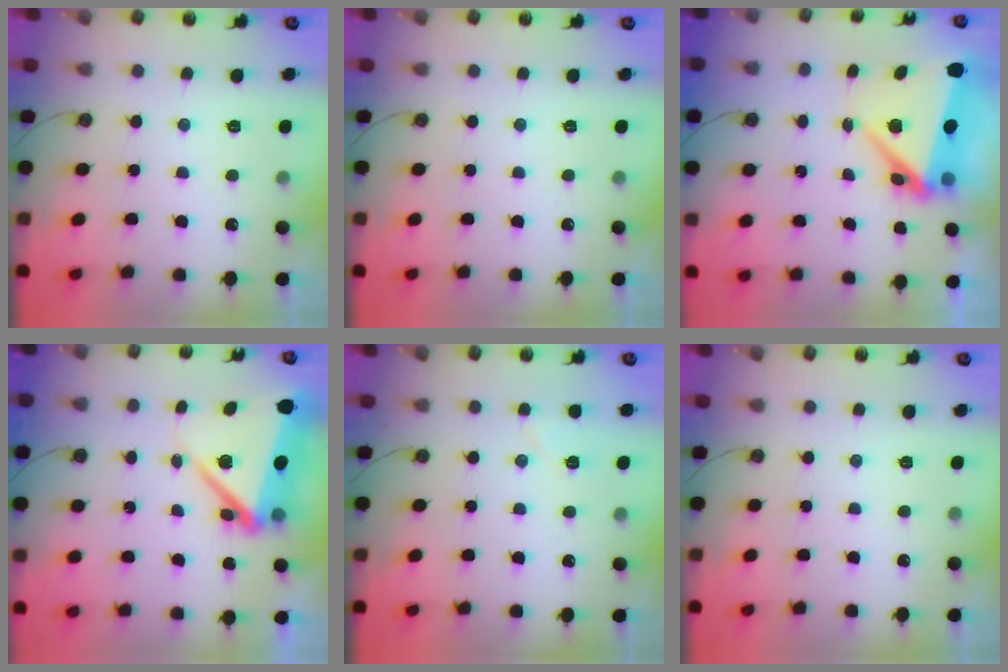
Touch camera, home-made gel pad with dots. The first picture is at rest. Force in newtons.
{"total": 0.0}
{"total": 12.6, "press": 9.1, "slide": 8.7}
{"total": 10.7, "press": 10.6, "slide": 1.0}
{"total": 5.1, "press": 4.8, "slide": 1.6}
{"total": 0.0}